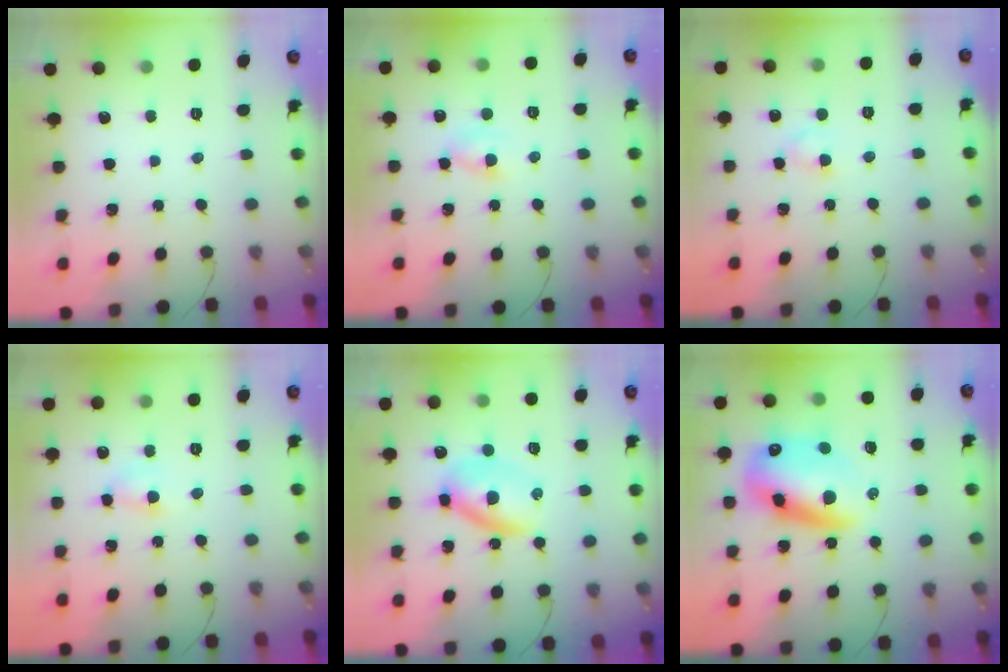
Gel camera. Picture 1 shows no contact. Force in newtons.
{"total": 2.3, "press": 2.1, "slide": 1.0}
{"total": 2.8, "press": 2.6, "slide": 1.1}
{"total": 4.5, "press": 4.3, "slide": 1.3}
{"total": 6.5, "press": 6.5, "slide": 0.3}
{"total": 18.6, "press": 17.9, "slide": 4.8}